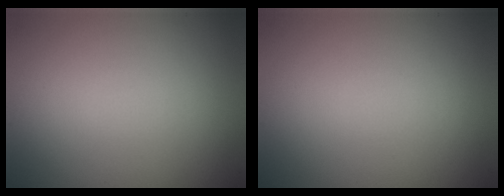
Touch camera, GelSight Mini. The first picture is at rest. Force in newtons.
{"total": 0.0}